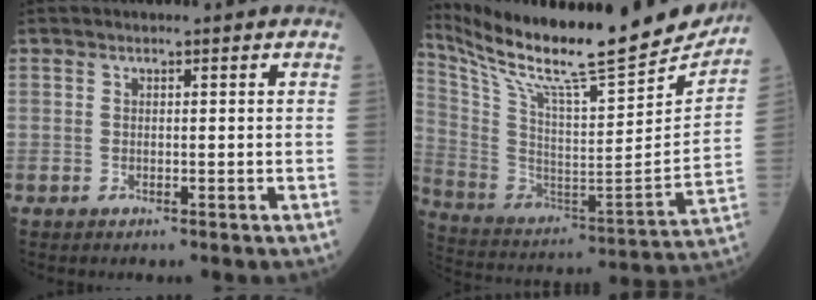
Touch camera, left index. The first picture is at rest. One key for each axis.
{"total": 29.0, "fx": 25.5, "fy": 3.3, "fz": 13.5, "tx": -0.257, "ty": -0.065, "tz": 0.385}